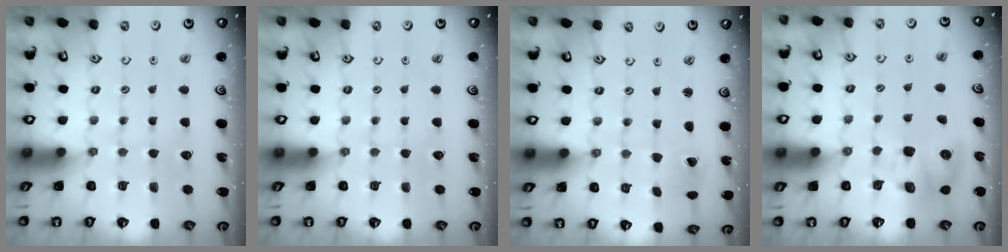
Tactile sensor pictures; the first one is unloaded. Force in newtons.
{"total": 0.0}
{"total": 1.3, "press": 1.2, "slide": 0.4}
{"total": 9.2, "press": 9.1, "slide": 1.2}